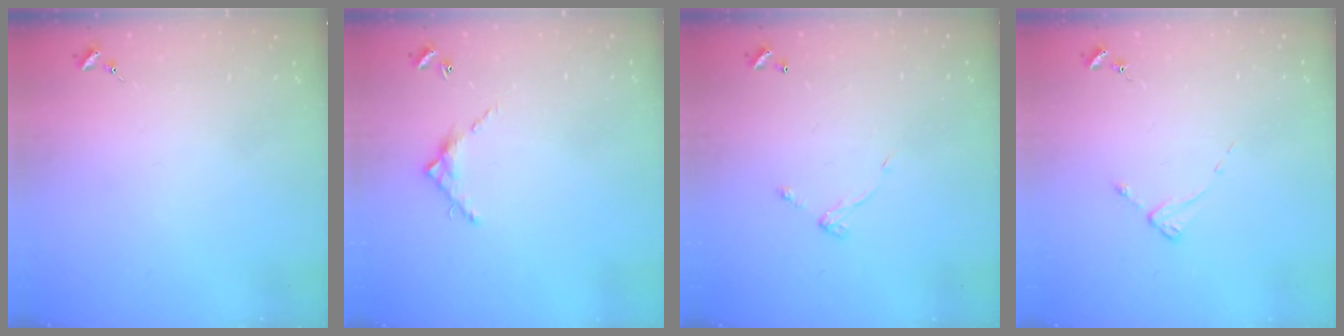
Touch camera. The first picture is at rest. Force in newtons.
{"total": 7.0, "press": 7.0, "slide": 0.2}
{"total": 5.4, "press": 5.4, "slide": 0.4}
{"total": 2.3, "press": 2.3, "slide": 0.3}